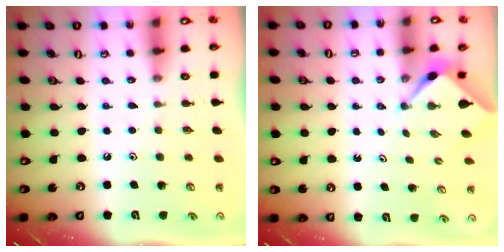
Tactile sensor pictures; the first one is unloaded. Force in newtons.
{"total": 2.1, "press": 2.1, "slide": 0.2}